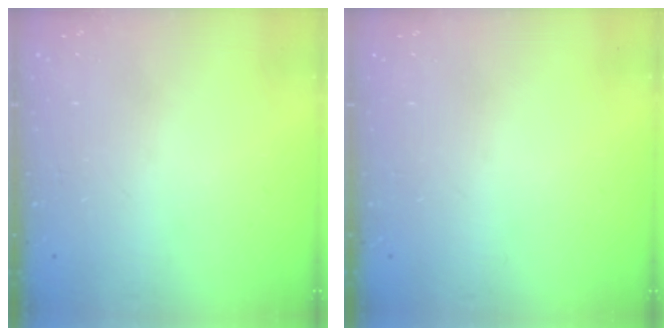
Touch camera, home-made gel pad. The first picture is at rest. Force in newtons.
{"total": 0.0}